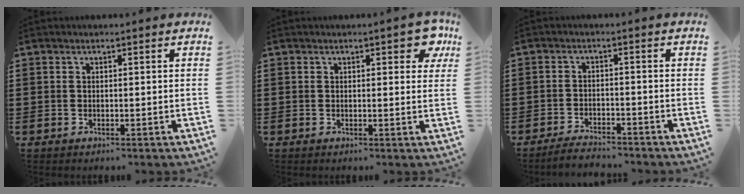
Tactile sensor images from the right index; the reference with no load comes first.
{"total": 3.4, "force": [1.8, 1.4, 2.5], "torque": [-0.023, 0.000, 0.025]}
{"total": 2.9, "force": [-2.9, 0.1, 0.3], "torque": [-0.010, 0.001, -0.058]}